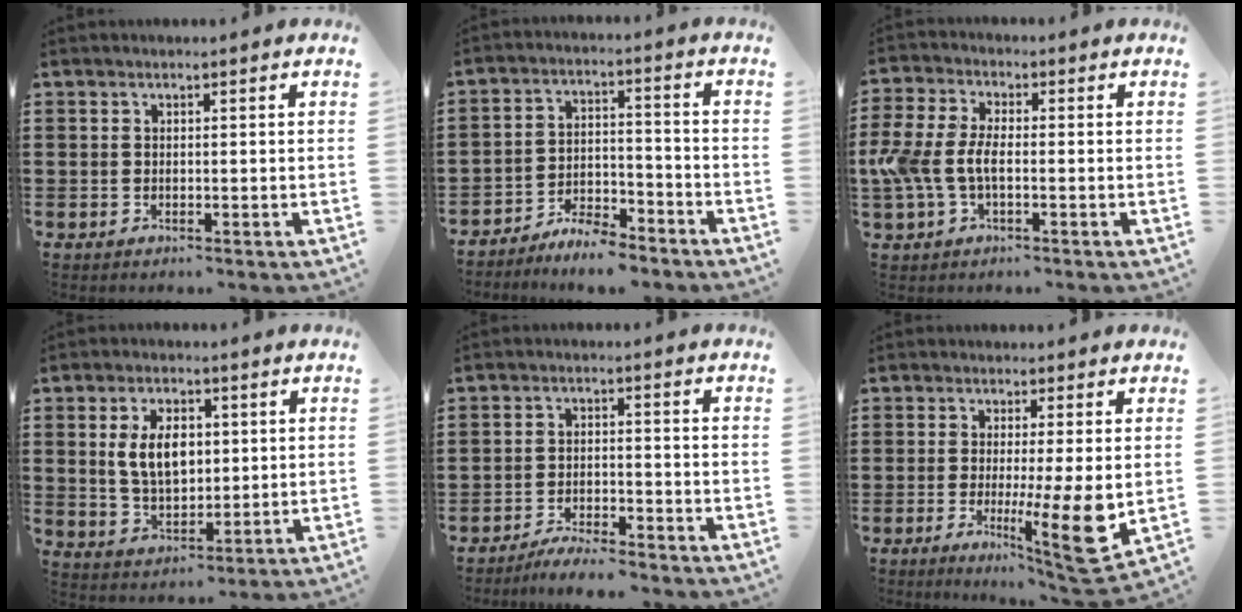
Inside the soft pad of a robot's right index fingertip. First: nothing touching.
{"total": 5.5, "force": [-5.3, 0.8, 1.2], "torque": [-0.021, 0.012, -0.103]}
{"total": 6.2, "force": [-1.3, 3.2, 5.1], "torque": [-0.140, -0.007, -0.036]}
{"total": 7.4, "force": [1.3, 4.6, 5.7], "torque": [-0.112, 0.009, 0.016]}
{"total": 3.7, "force": [-3.7, 0.2, 0.4], "torque": [-0.012, 0.008, -0.077]}
{"total": 9.7, "force": [-1.1, 0.7, 9.6], "torque": [-0.153, -0.024, -0.013]}